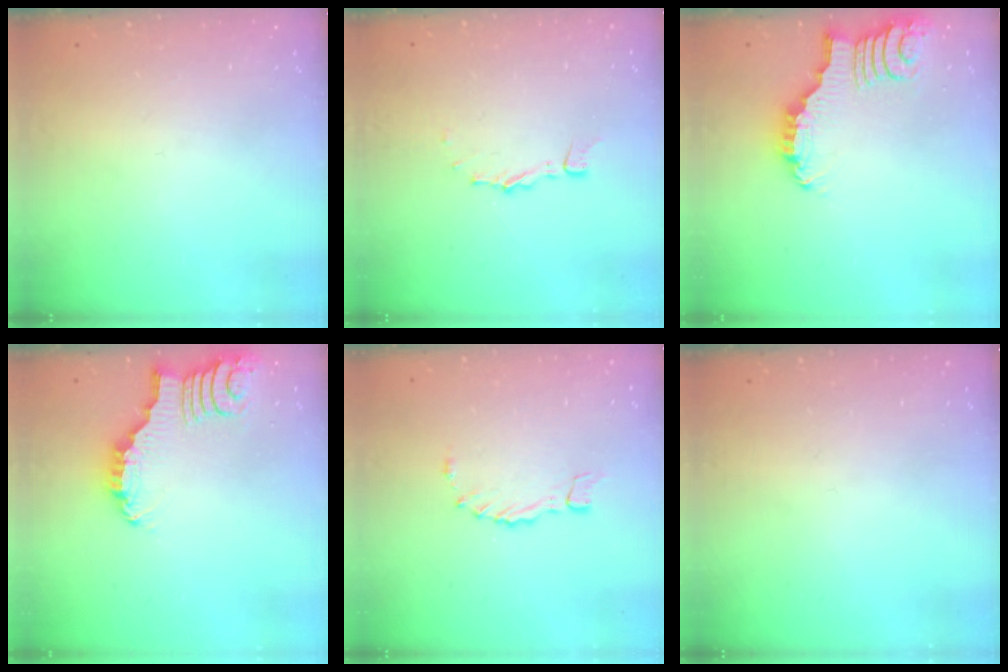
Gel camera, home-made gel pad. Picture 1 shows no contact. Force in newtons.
{"total": 4.5, "press": 4.5, "slide": 0.4}
{"total": 2.6, "press": 2.6, "slide": 0.3}
{"total": 2.6, "press": 2.6, "slide": 0.3}
{"total": 1.8, "press": 1.7, "slide": 0.3}
{"total": 0.0}